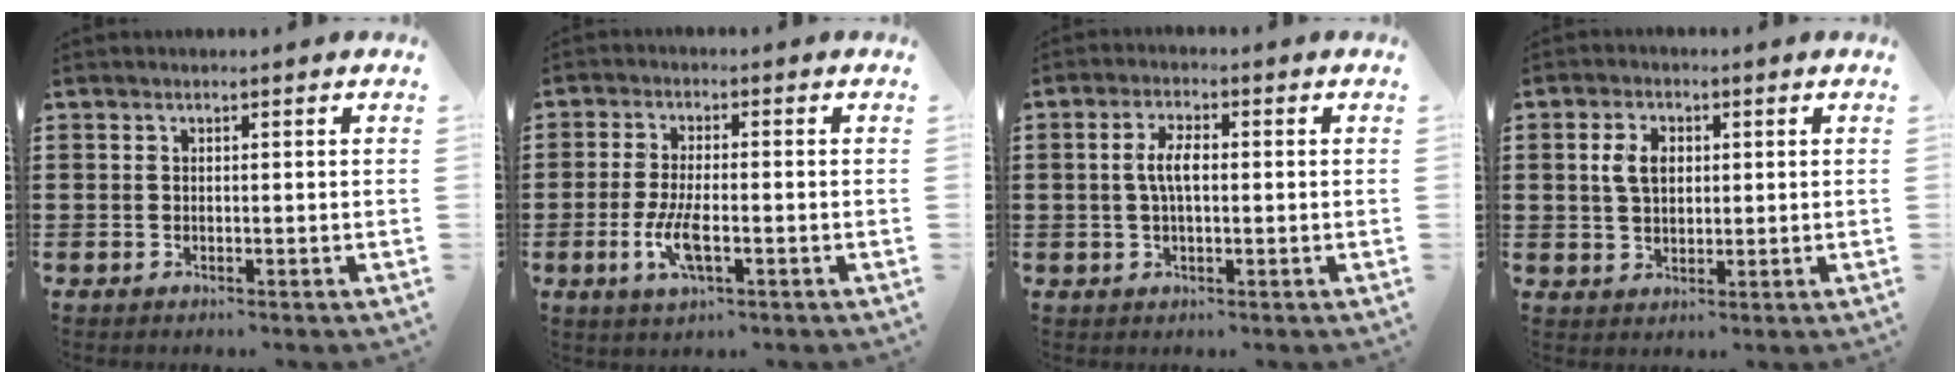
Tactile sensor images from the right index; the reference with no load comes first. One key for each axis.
{"total": 5.8, "fx": -1.8, "fy": 1.9, "fz": 5.2, "tx": -0.111, "ty": -0.007, "tz": -0.036}
{"total": 4.3, "fx": 0.1, "fy": 1.8, "fz": 3.9, "tx": -0.084, "ty": 0.004, "tz": -0.003}
{"total": 4.4, "fx": 0.9, "fy": 2.9, "fz": 3.2, "tx": -0.071, "ty": 0.012, "tz": 0.014}